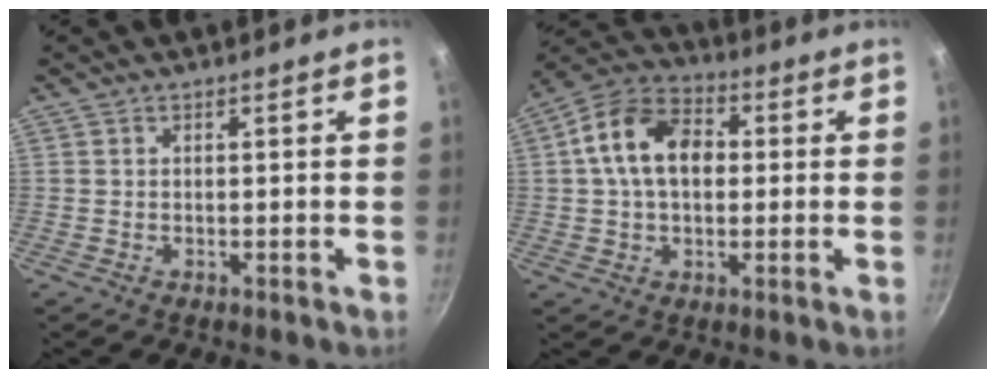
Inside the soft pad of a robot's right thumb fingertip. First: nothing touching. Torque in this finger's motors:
{"motor_torque": [0.25, 2.62, 0.98, -0.28, 0.43]}